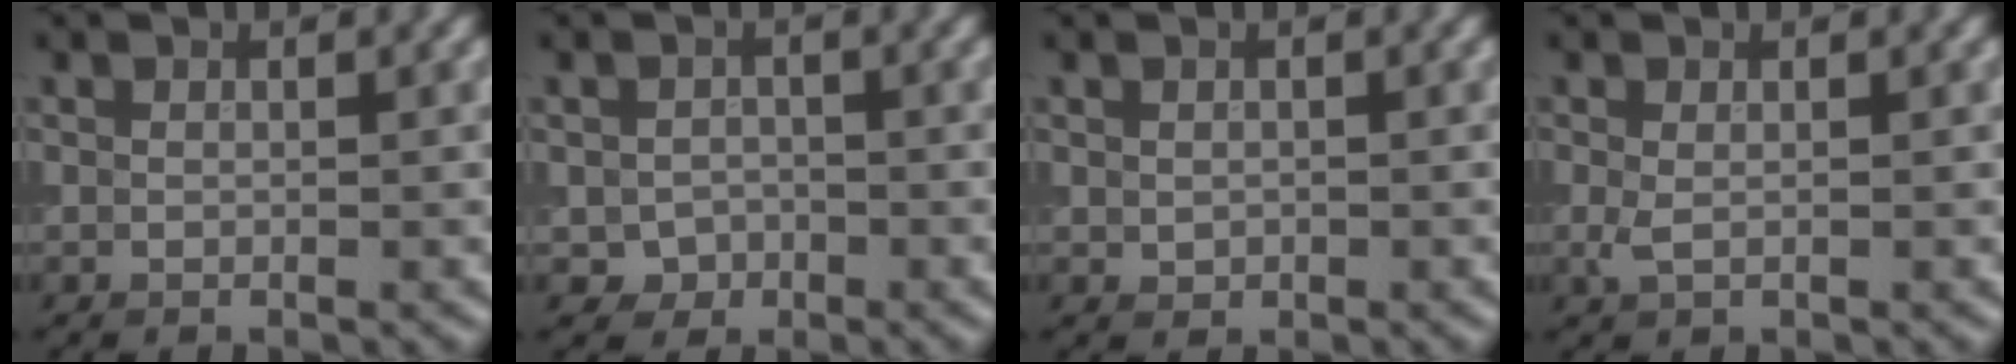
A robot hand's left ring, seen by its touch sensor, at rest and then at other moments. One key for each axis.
{"total": 1.5, "fx": -0.6, "fy": 1.4, "fz": 0.1, "tx": 0.007, "ty": 0.000, "tz": -0.012}
{"total": 0.7, "fx": 0.0, "fy": 0.7, "fz": 0.2, "tx": -0.003, "ty": -0.002, "tz": 0.003}
{"total": 1.1, "fx": 0.0, "fy": 0.6, "fz": 0.9, "tx": -0.023, "ty": 0.002, "tz": 0.001}